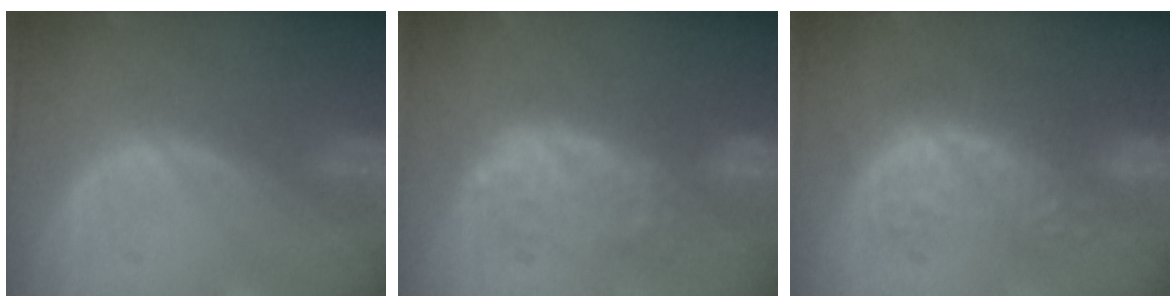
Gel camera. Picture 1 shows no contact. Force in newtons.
{"total": 8.1, "press": 8.1, "slide": 0.2}
{"total": 8.8, "press": 8.6, "slide": 1.7}